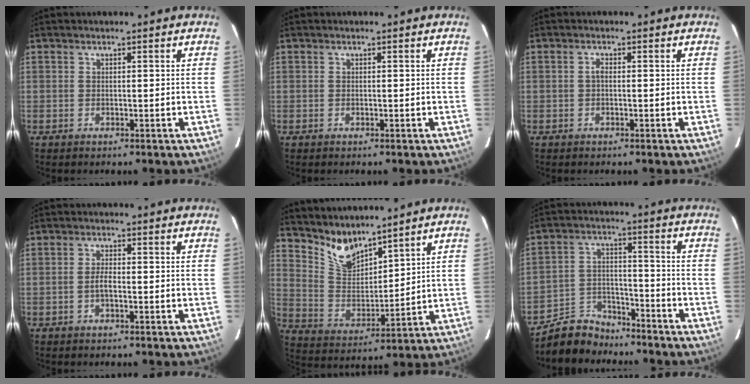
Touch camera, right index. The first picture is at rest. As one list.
[{"total": 0.0}, {"total": 0.9, "force": [-0.2, 0.4, 0.8], "torque": [-0.015, 0.006, -0.004]}, {"total": 2.1, "force": [-0.8, 0.6, 1.9], "torque": [-0.039, 0.002, -0.015]}, {"total": 9.2, "force": [8.1, 2.9, 3.2], "torque": [-0.066, -0.005, 0.166]}, {"total": 9.2, "force": [-8.3, 3.8, 1.3], "torque": [-0.048, 0.022, -0.145]}]